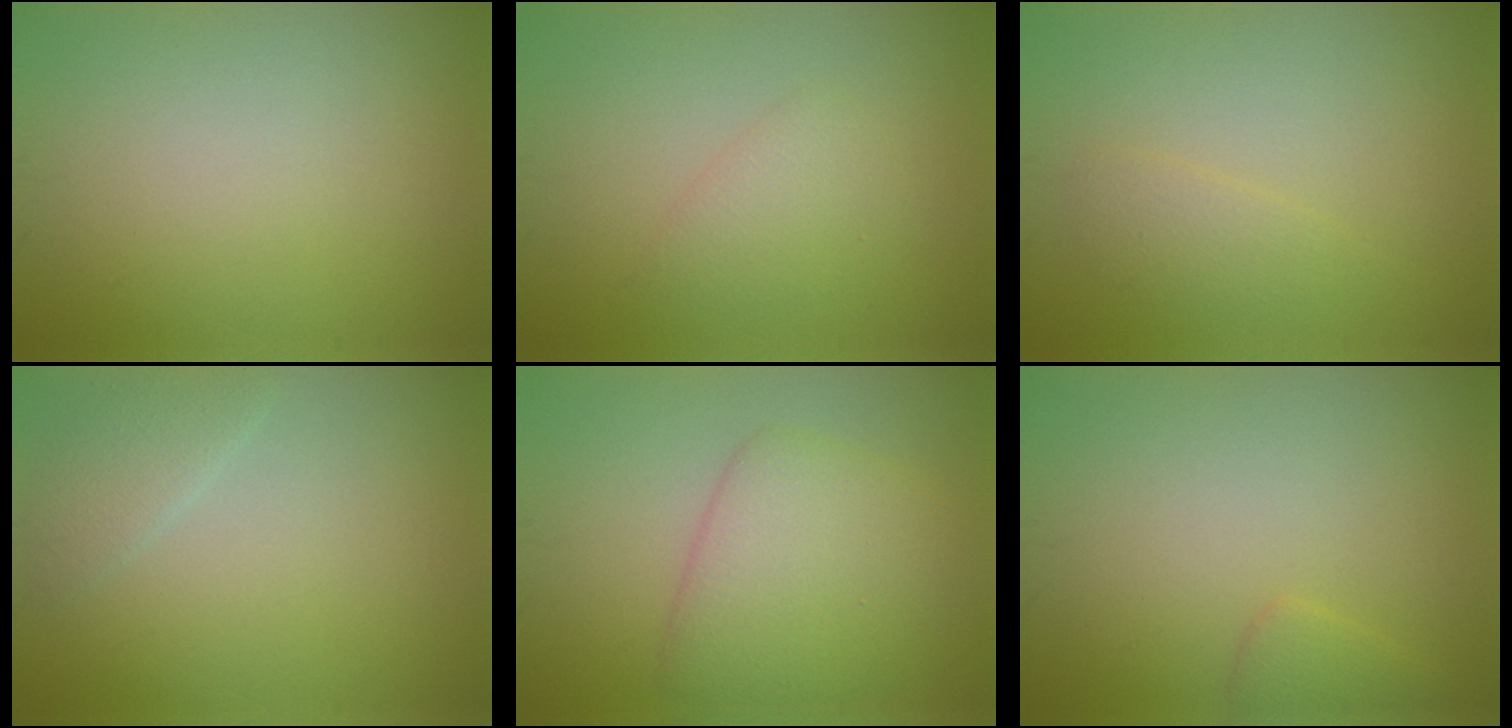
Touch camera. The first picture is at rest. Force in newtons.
{"total": 2.2, "press": 2.2, "slide": 0.2}
{"total": 1.6, "press": 1.6, "slide": 0.0}
{"total": 2.2, "press": 2.1, "slide": 0.1}
{"total": 6.1, "press": 6.0, "slide": 0.4}
{"total": 1.4, "press": 1.4, "slide": 0.1}